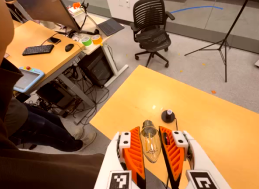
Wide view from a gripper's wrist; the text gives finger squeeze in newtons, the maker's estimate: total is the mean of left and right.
{"total": 11.1, "left": 10.7, "right": 11.6}